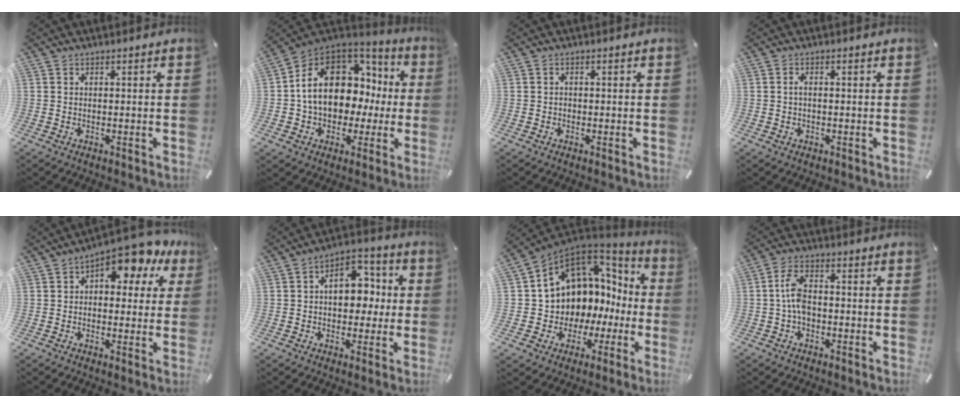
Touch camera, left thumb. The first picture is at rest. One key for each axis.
{"total": 15.6, "fx": 1.4, "fy": 12.1, "fz": 9.6, "tx": -0.176, "ty": -0.010, "tz": 0.025}
{"total": 0.6, "fx": -0.2, "fy": 0.5, "fz": 0.3, "tx": -0.006, "ty": 0.002, "tz": -0.006}
{"total": 1.5, "fx": -0.1, "fy": 0.9, "fz": 1.2, "tx": -0.025, "ty": 0.004, "tz": -0.003}
{"total": 10.4, "fx": 6.2, "fy": 5.3, "fz": 6.4, "tx": -0.085, "ty": -0.039, "tz": 0.106}
{"total": 11.4, "fx": 0.8, "fy": 7.8, "fz": 8.2, "tx": -0.099, "ty": 0.004, "tz": 0.012}
{"total": 10.5, "fx": 4.6, "fy": 8.9, "fz": 3.0, "tx": -0.070, "ty": -0.063, "tz": 0.096}
{"total": 6.0, "fx": -0.8, "fy": 3.5, "fz": 4.8, "tx": -0.105, "ty": 0.006, "tz": -0.018}